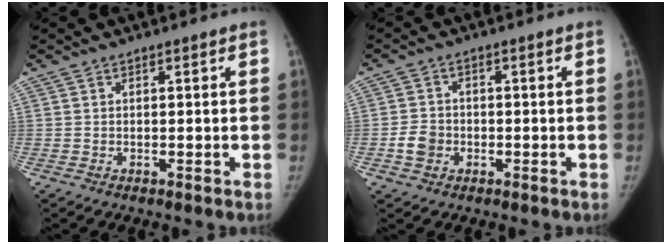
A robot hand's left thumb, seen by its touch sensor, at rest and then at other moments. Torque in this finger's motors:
{"motor_torque": [-0.26, 0.46, 0.21, -0.39, 0.13]}